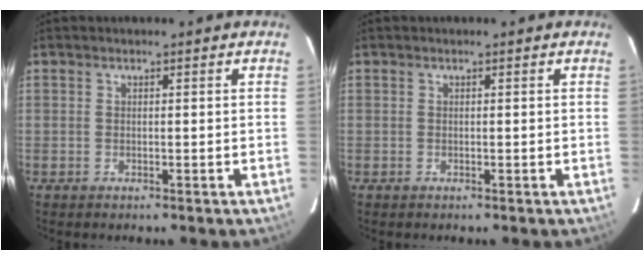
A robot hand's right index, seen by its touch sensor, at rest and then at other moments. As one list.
[{"total": 0.0}]